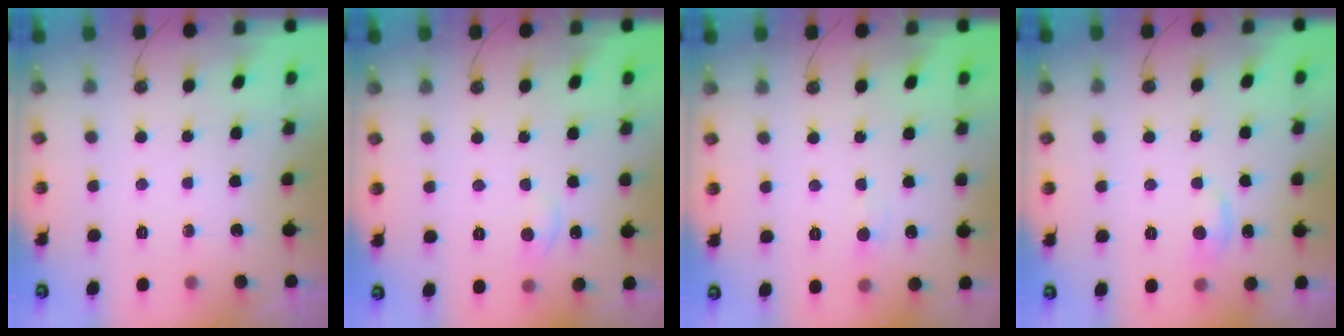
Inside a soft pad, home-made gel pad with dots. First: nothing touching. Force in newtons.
{"total": 1.0, "press": 0.4, "slide": 0.9}
{"total": 0.6, "press": 0.5, "slide": 0.4}
{"total": 1.2, "press": 0.8, "slide": 0.9}